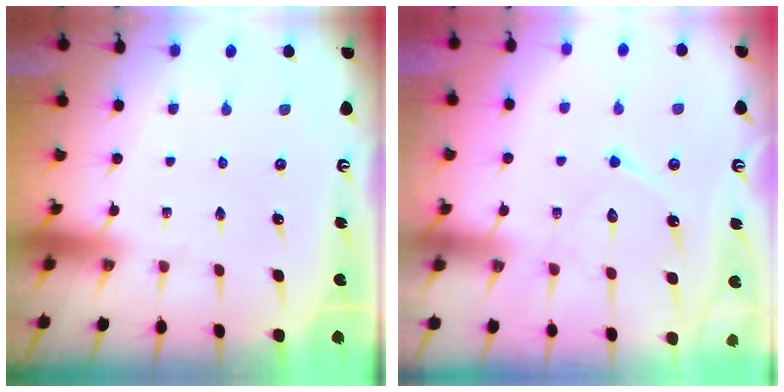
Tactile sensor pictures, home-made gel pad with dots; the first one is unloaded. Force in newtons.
{"total": 13.3, "press": 13.3, "slide": 1.1}